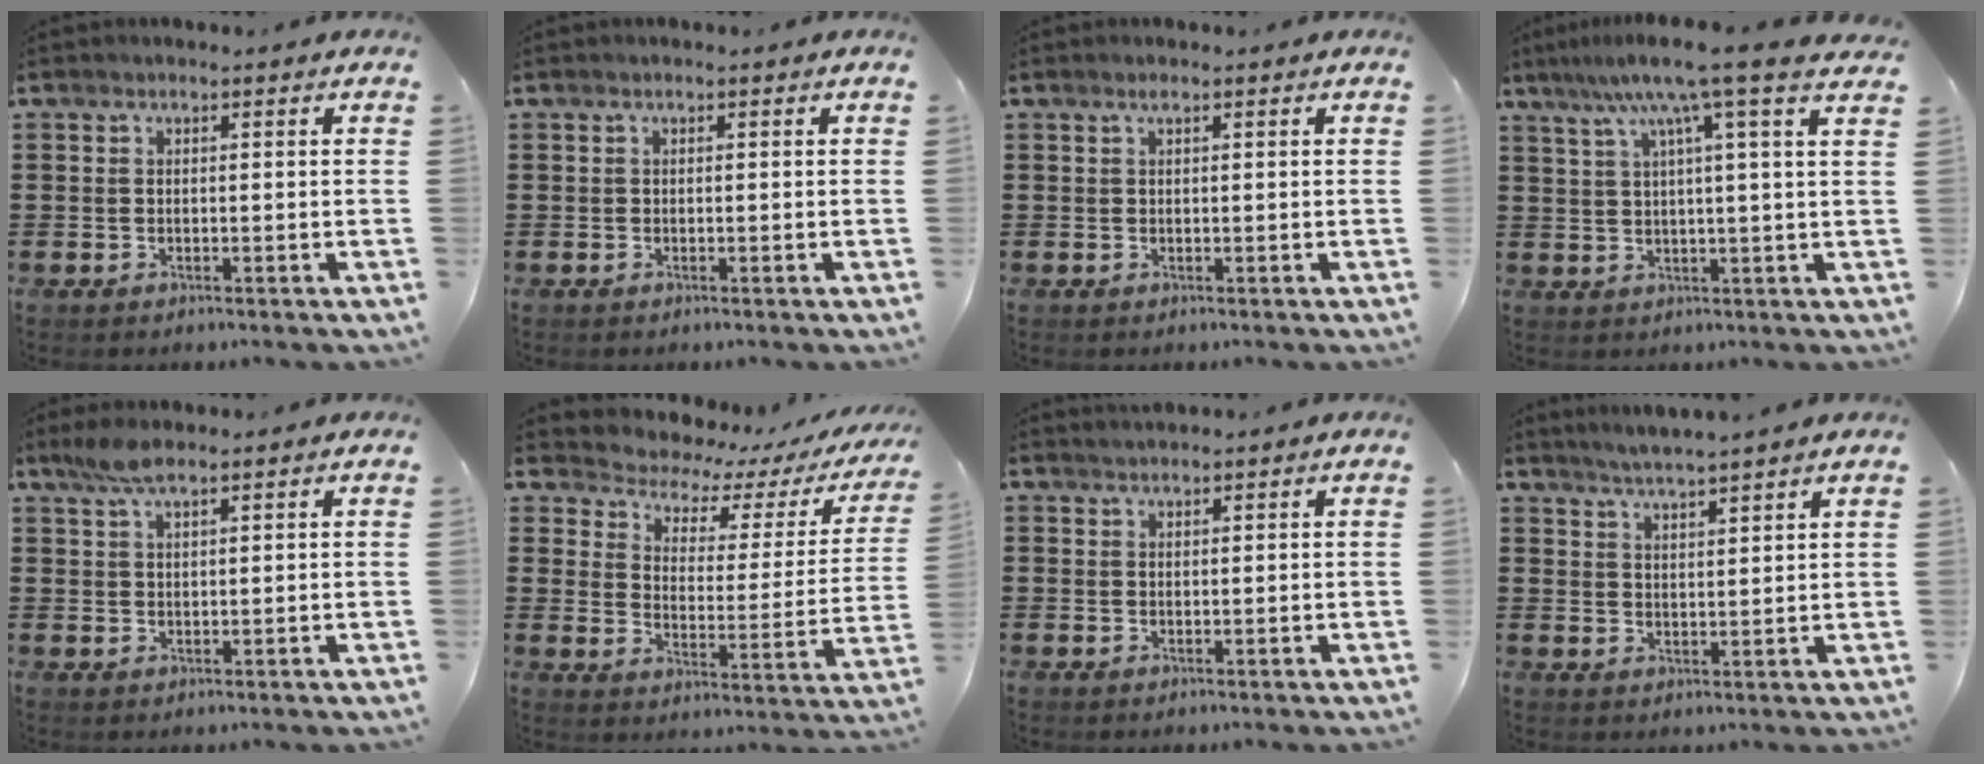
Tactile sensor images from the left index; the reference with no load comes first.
{"total": 0.0}
{"total": 0.7, "force": [0.4, 0.1, 0.6], "torque": [-0.012, 0.001, 0.008]}
{"total": 9.0, "force": [5.5, -0.9, 7.1], "torque": [-0.146, -0.017, 0.086]}
{"total": 3.8, "force": [2.7, 1.1, 2.5], "torque": [-0.057, 0.004, 0.049]}
{"total": 3.6, "force": [3.1, 1.6, 1.0], "torque": [-0.047, -0.030, 0.043]}
{"total": 0.9, "force": [0.9, -0.1, -0.2], "torque": [0.003, 0.000, 0.018]}
{"total": 3.0, "force": [2.9, -0.8, 0.2], "torque": [-0.014, -0.014, 0.052]}